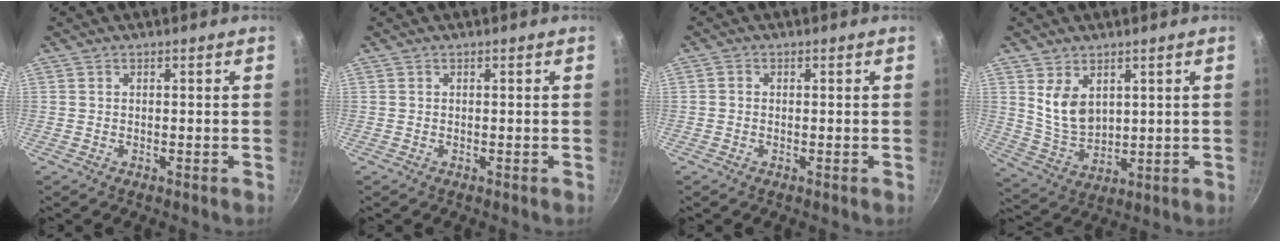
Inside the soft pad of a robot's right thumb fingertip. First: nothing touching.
{"total": 0.0}
{"total": 0.8, "force": [-0.2, 0.7, 0.4], "torque": [-0.007, 0.004, -0.004]}
{"total": 8.3, "force": [3.3, 5.4, 5.4], "torque": [-0.081, -0.033, 0.077]}